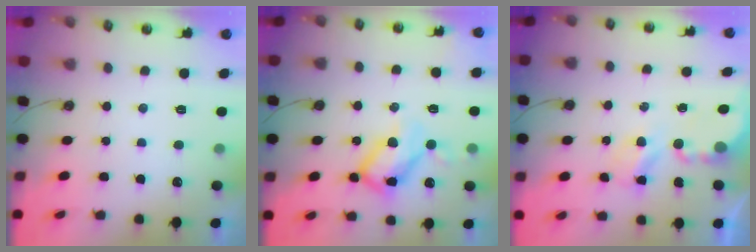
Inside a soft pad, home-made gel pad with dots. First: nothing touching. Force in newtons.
{"total": 14.3, "press": 14.3, "slide": 1.3}
{"total": 4.4, "press": 4.3, "slide": 0.2}